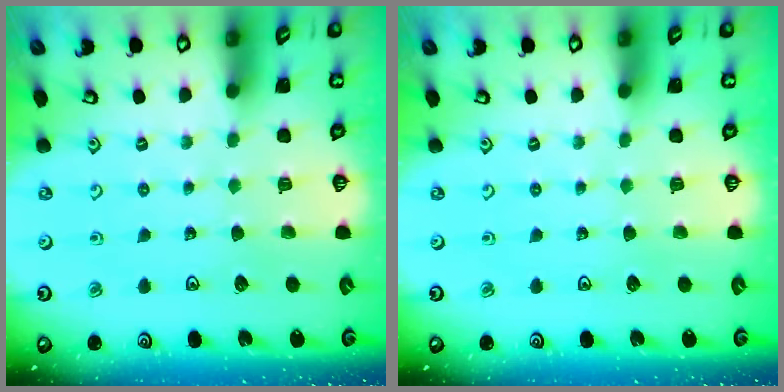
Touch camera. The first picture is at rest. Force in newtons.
{"total": 0.0}